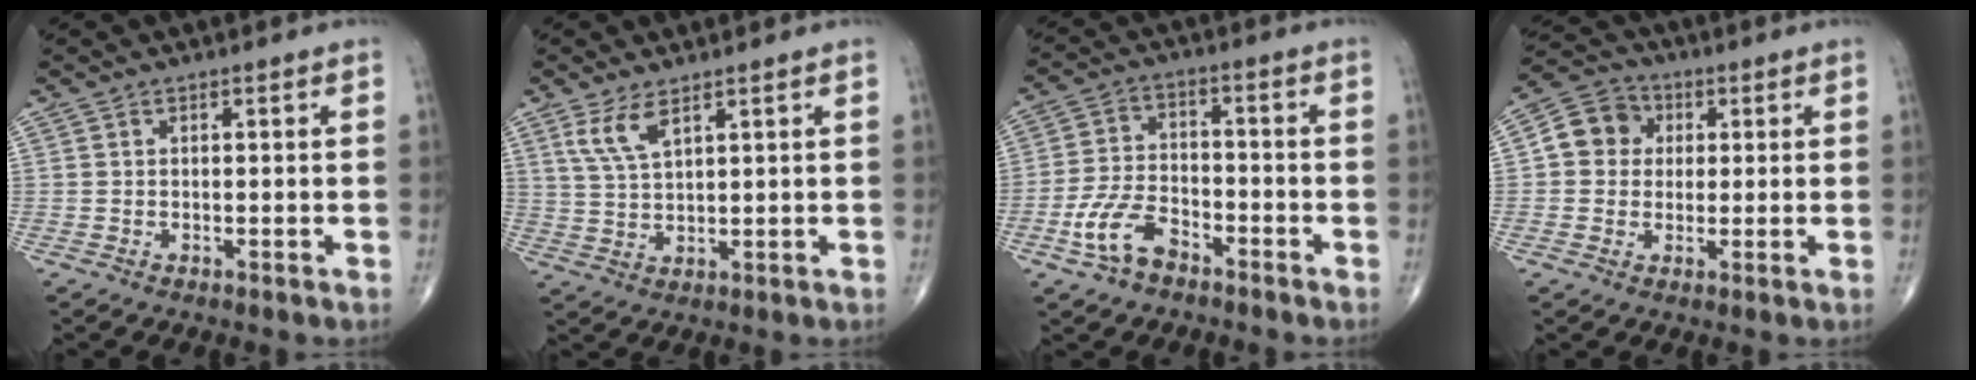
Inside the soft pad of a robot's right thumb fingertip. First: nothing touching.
{"total": 5.4, "force": [3.2, 1.8, 3.9], "torque": [-0.081, -0.014, 0.072]}
{"total": 8.9, "force": [-5.0, 5.0, 5.4], "torque": [-0.110, 0.030, -0.098]}
{"total": 7.8, "force": [1.2, 7.0, 3.3], "torque": [-0.035, 0.013, 0.008]}